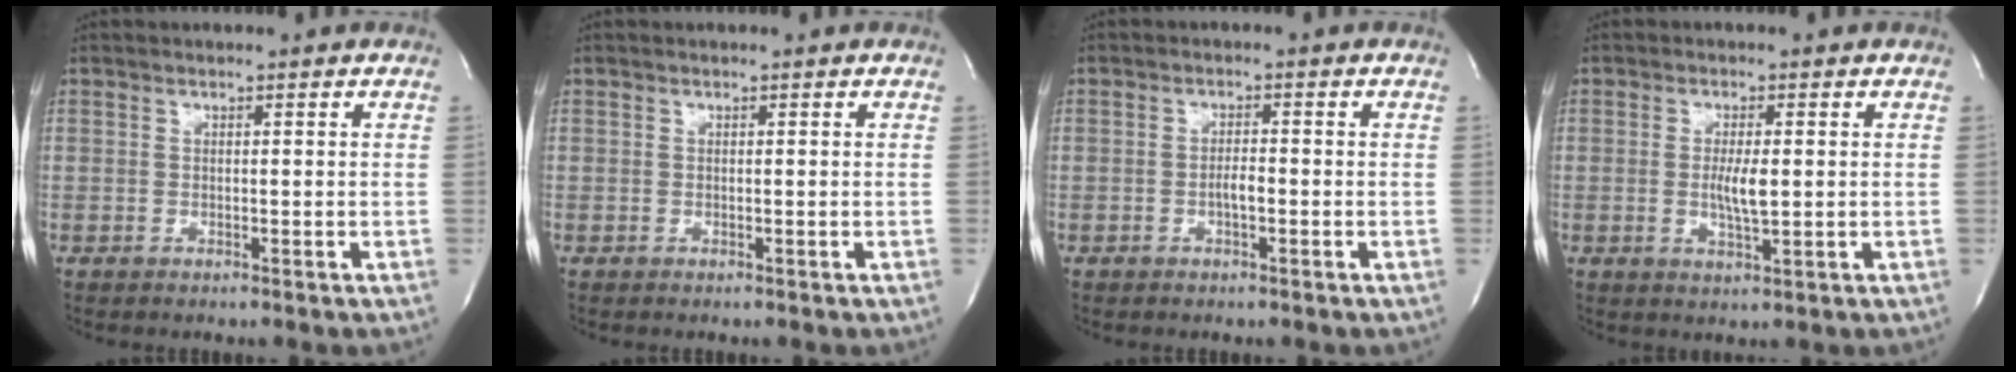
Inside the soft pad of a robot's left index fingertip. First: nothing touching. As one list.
[{"total": 0.0}, {"total": 1.8, "force": [-0.7, 0.4, 1.6], "torque": [-0.028, 0.002, -0.013]}, {"total": 3.8, "force": [-0.1, 0.7, 3.7], "torque": [-0.072, -0.006, 0.000]}]